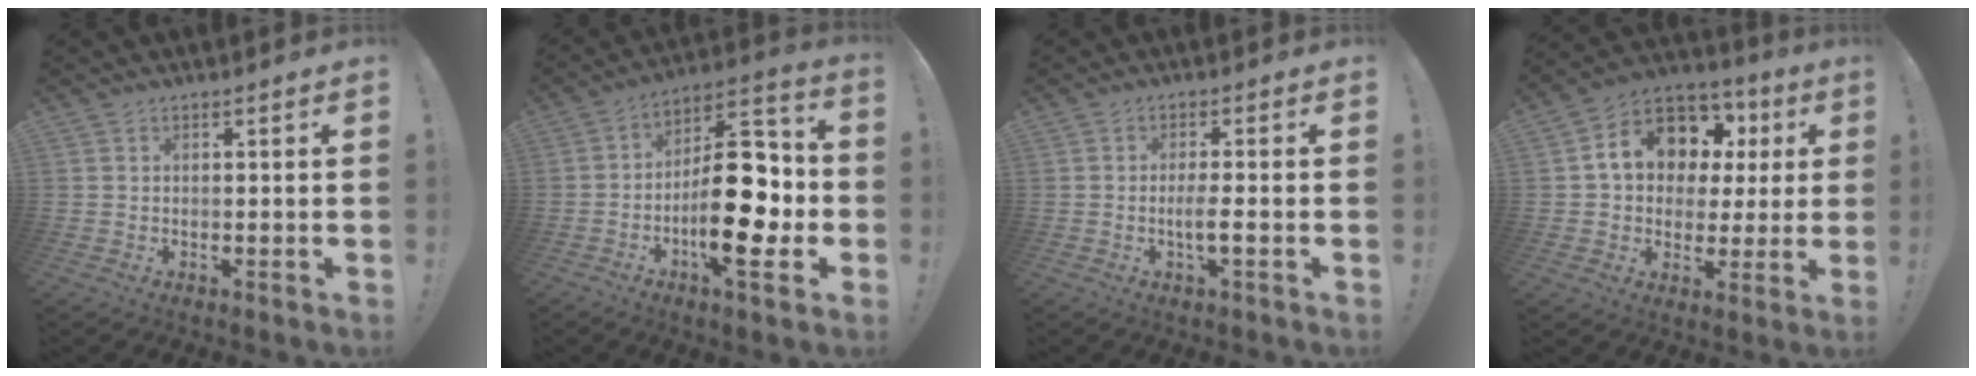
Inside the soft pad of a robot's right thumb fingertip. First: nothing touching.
{"total": 22.1, "force": [-5.1, 9.4, 19.4], "torque": [-0.298, 0.033, -0.072]}
{"total": 4.4, "force": [-1.2, 0.2, 4.2], "torque": [-0.073, -0.001, -0.021]}
{"total": 14.9, "force": [5.3, 11.3, 8.1], "torque": [-0.126, -0.022, 0.105]}